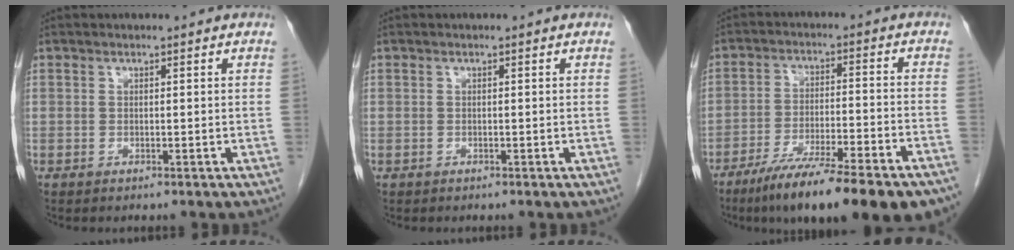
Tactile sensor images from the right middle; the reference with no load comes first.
{"total": 0.0}
{"total": 21.1, "force": [-16.1, 2.5, 13.4], "torque": [-0.148, -0.015, -0.243]}